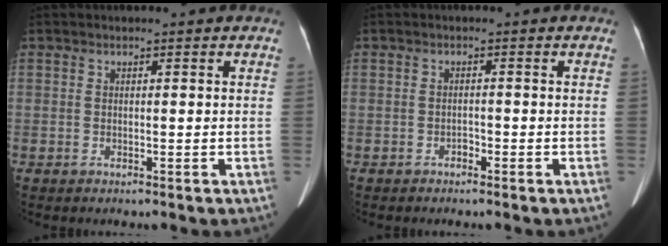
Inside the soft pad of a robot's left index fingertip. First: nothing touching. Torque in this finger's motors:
{"motor_torque": [0.02, 0.02, 0.00, 0.01]}